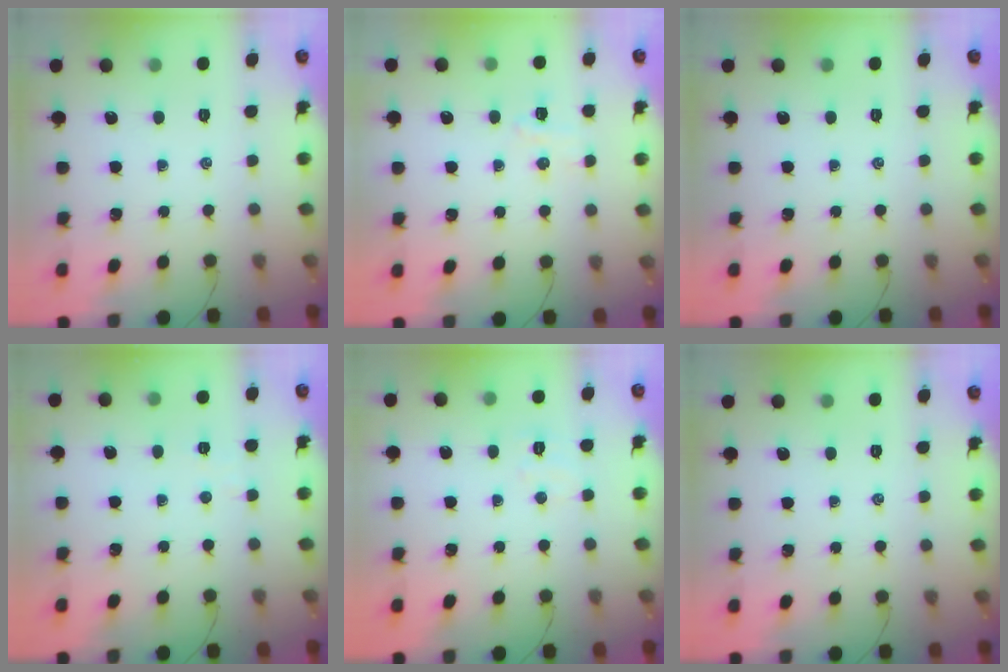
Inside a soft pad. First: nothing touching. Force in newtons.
{"total": 4.3, "press": 4.1, "slide": 1.1}
{"total": 0.0}
{"total": 2.2, "press": 2.1, "slide": 0.7}
{"total": 5.0, "press": 4.8, "slide": 1.2}
{"total": 0.0}